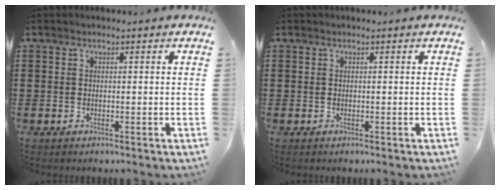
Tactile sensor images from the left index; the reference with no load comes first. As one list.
[{"total": 0.0}]